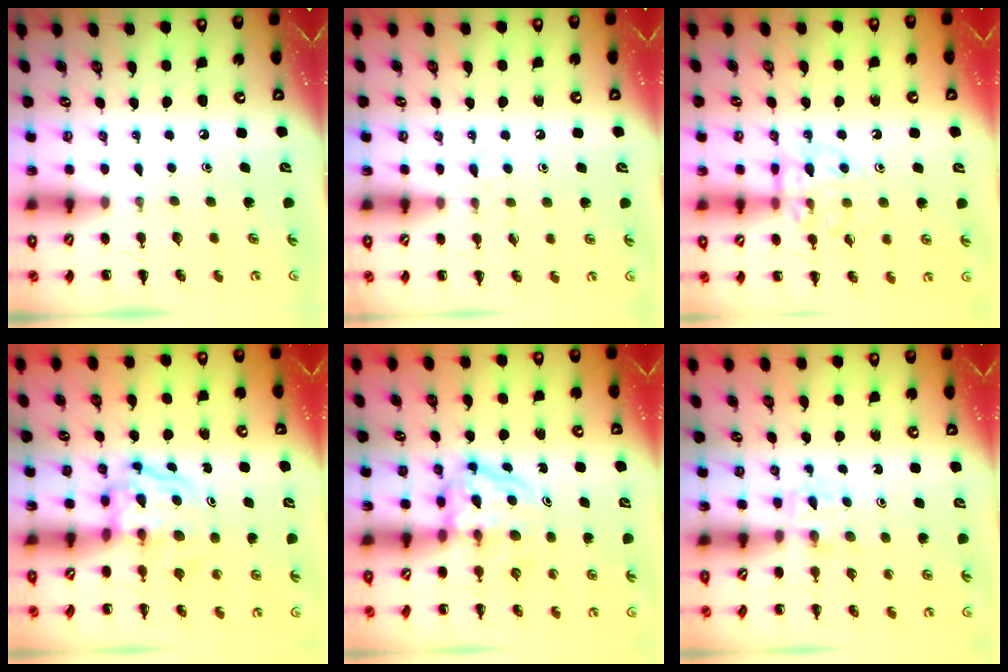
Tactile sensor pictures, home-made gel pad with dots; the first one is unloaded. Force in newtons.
{"total": 4.9, "press": 4.4, "slide": 1.9}
{"total": 11.2, "press": 11.1, "slide": 0.9}
{"total": 3.6, "press": 3.6, "slide": 0.4}
{"total": 3.8, "press": 3.7, "slide": 0.4}
{"total": 2.3, "press": 2.1, "slide": 1.0}